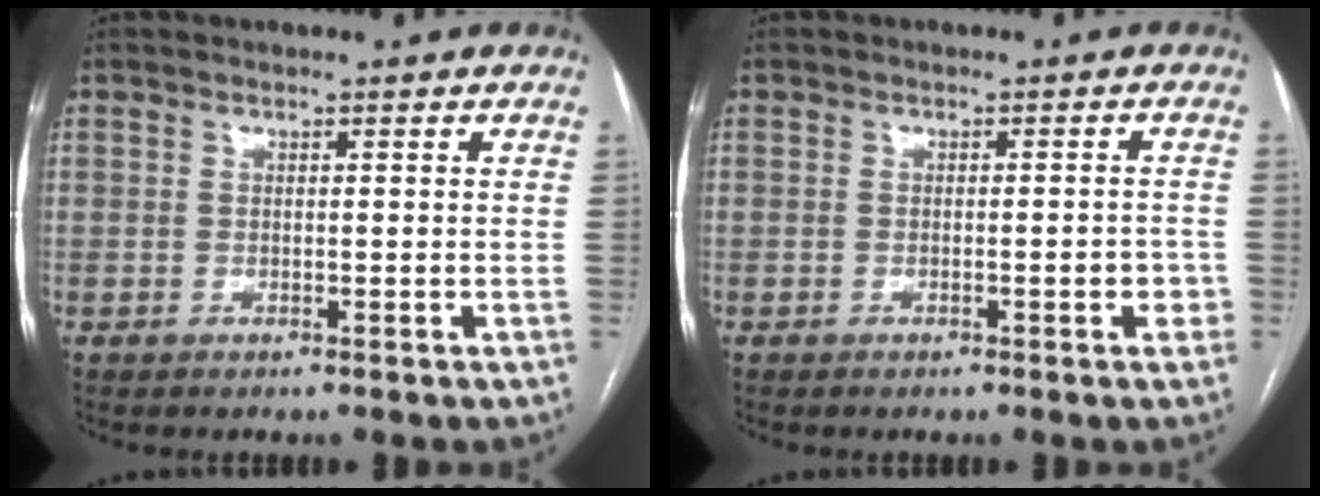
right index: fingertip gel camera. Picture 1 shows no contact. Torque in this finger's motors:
{"motor_torque": [0.54, 0.05, 0.10, 0.02]}